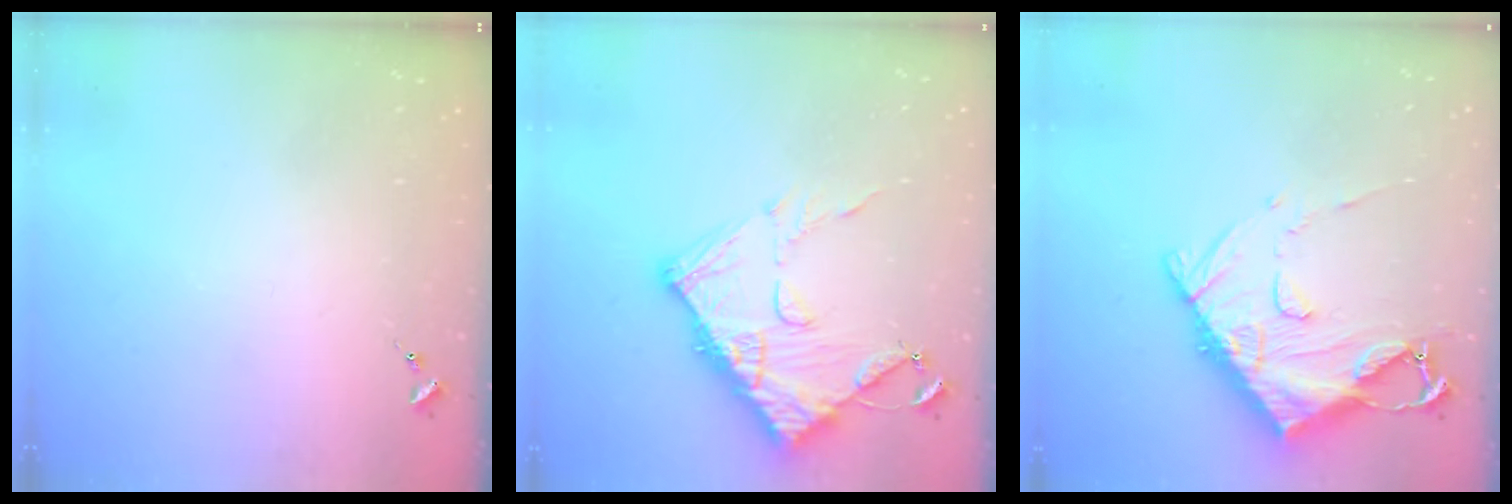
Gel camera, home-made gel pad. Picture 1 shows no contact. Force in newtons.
{"total": 14.5, "press": 14.5, "slide": 1.4}
{"total": 15.2, "press": 15.1, "slide": 1.6}